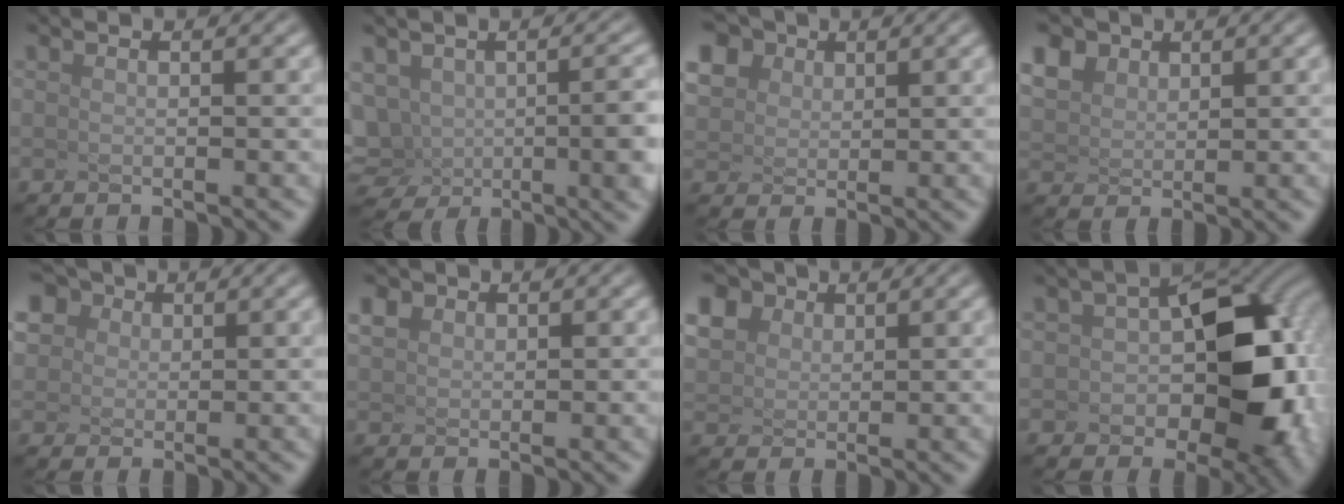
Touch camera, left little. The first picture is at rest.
{"total": 6.6, "force": [-1.7, 3.8, 5.1], "torque": [-0.124, -0.025, 0.027]}
{"total": 5.2, "force": [3.1, 3.7, 1.8], "torque": [-0.113, 0.020, 0.091]}
{"total": 1.9, "force": [1.4, 1.3, 0.2], "torque": [-0.055, 0.002, 0.065]}
{"total": 4.3, "force": [2.5, 3.2, 1.4], "torque": [-0.086, 0.017, 0.074]}
{"total": 0.9, "force": [-0.2, -0.1, -0.9], "torque": [-0.020, -0.003, 0.036]}
{"total": 4.4, "force": [2.6, 3.2, 1.6], "torque": [-0.102, 0.017, 0.078]}
{"total": 11.2, "force": [-2.3, 6.6, 8.7], "torque": [-0.135, -0.015, 0.006]}